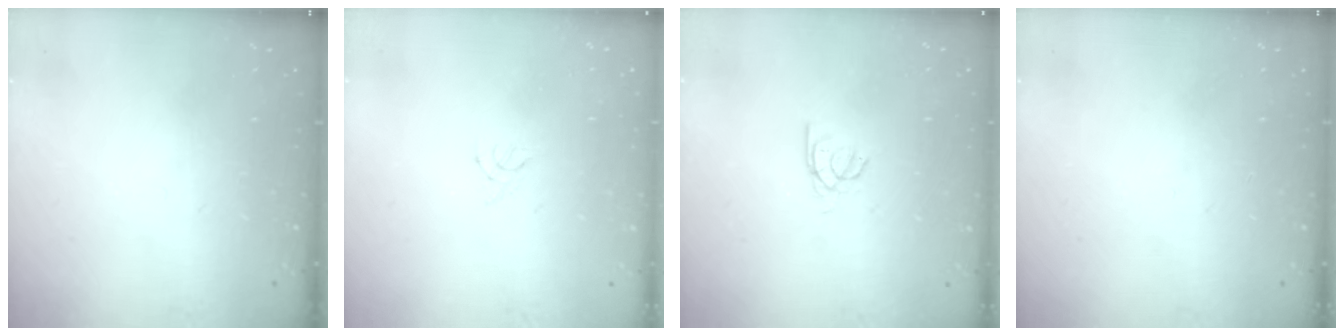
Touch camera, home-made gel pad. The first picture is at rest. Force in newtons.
{"total": 1.3, "press": 1.2, "slide": 0.4}
{"total": 2.5, "press": 2.4, "slide": 0.3}
{"total": 0.0}